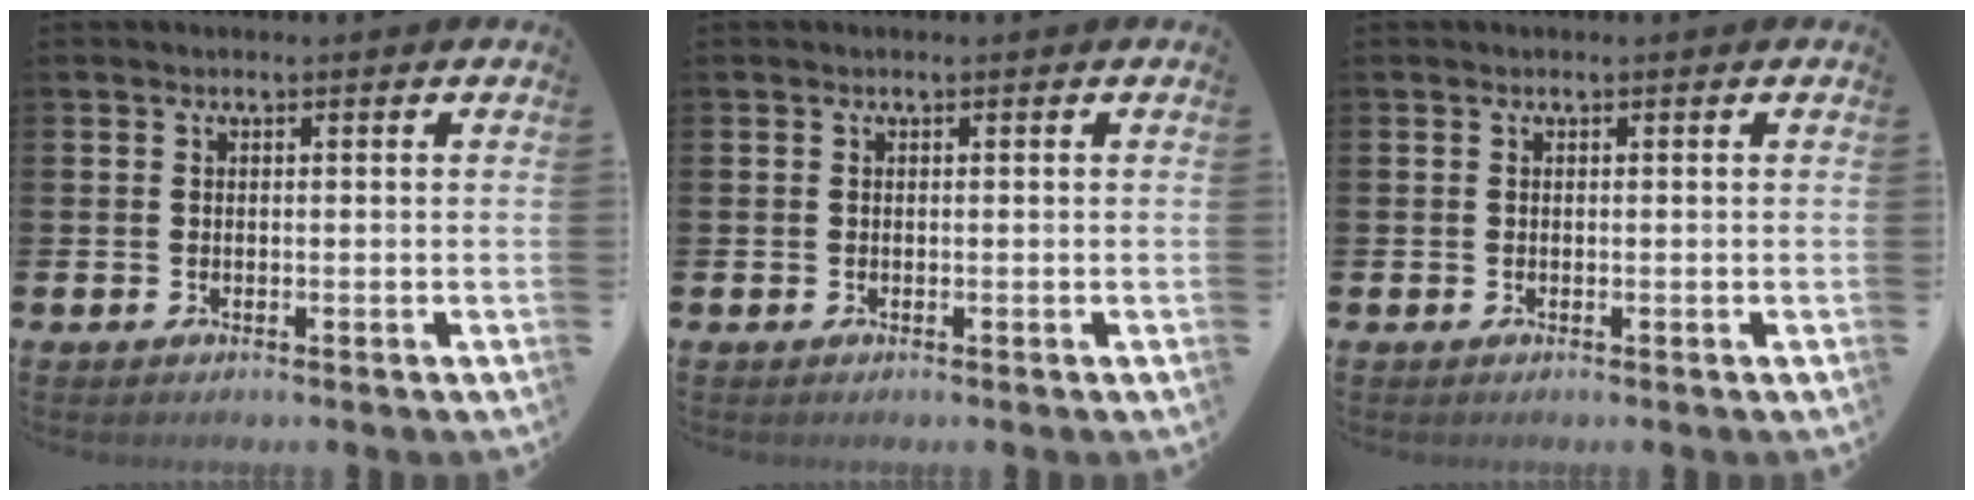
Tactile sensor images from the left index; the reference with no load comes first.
{"total": 0.0}
{"total": 0.0}